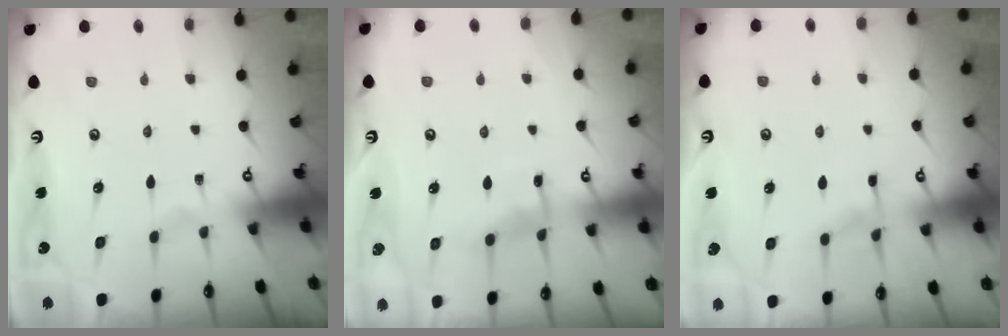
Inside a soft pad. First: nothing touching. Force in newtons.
{"total": 7.7, "press": 7.7, "slide": 0.8}
{"total": 4.0, "press": 3.9, "slide": 0.5}